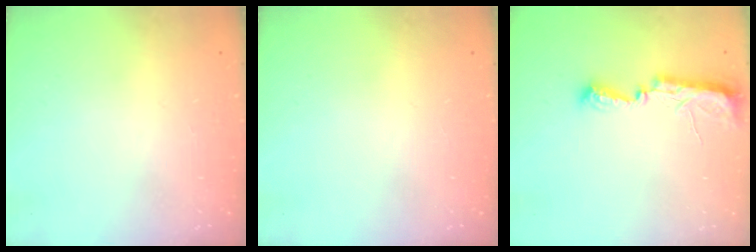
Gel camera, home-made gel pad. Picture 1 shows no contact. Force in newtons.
{"total": 0.0}
{"total": 7.7, "press": 7.7, "slide": 0.7}